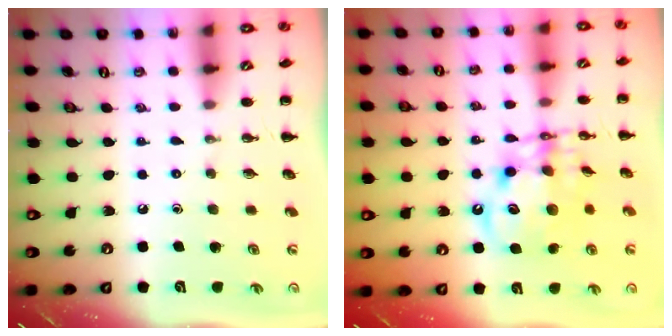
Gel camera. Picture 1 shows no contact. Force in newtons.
{"total": 13.2, "press": 12.7, "slide": 3.3}